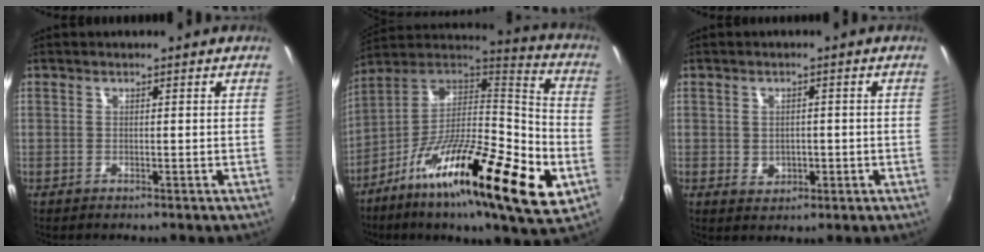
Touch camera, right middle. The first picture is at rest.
{"total": 27.9, "force": [-10.8, 6.8, 24.8], "torque": [-0.414, -0.037, -0.197]}
{"total": 3.7, "force": [-0.6, 3.1, 2.0], "torque": [-0.036, -0.002, -0.005]}